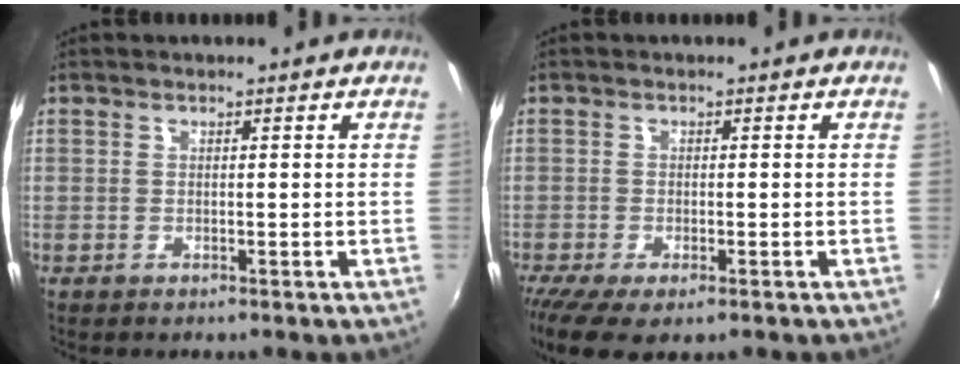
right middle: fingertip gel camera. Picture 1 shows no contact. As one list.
[{"total": 6.7, "force": [-4.2, 2.3, 4.6], "torque": [-0.106, -0.032, -0.071]}]